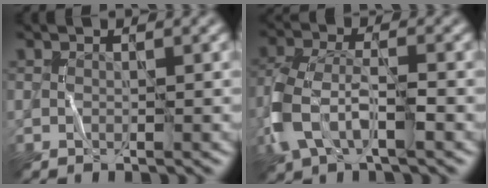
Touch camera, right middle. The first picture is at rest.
{"total": 5.5, "force": [-2.4, 2.9, 4.0], "torque": [-0.093, 0.000, -0.052]}